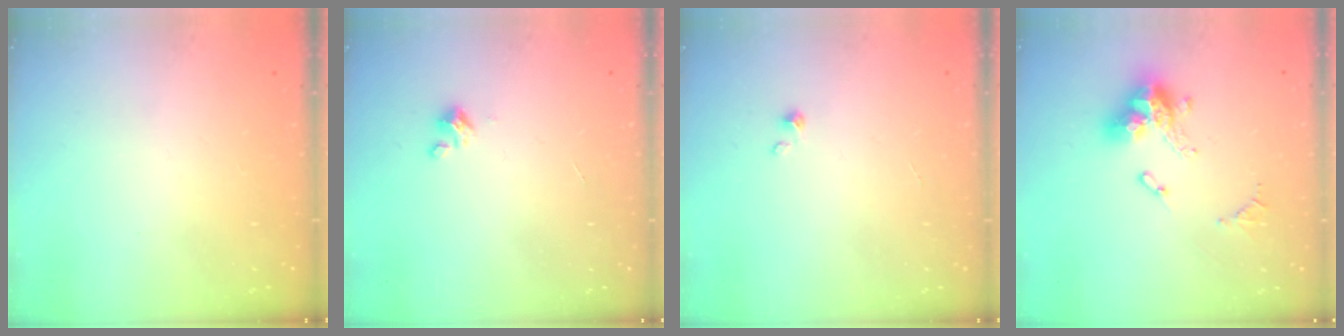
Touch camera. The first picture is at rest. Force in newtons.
{"total": 2.0, "press": 2.0, "slide": 0.2}
{"total": 0.7, "press": 0.7, "slide": 0.1}
{"total": 13.9, "press": 13.9, "slide": 1.2}